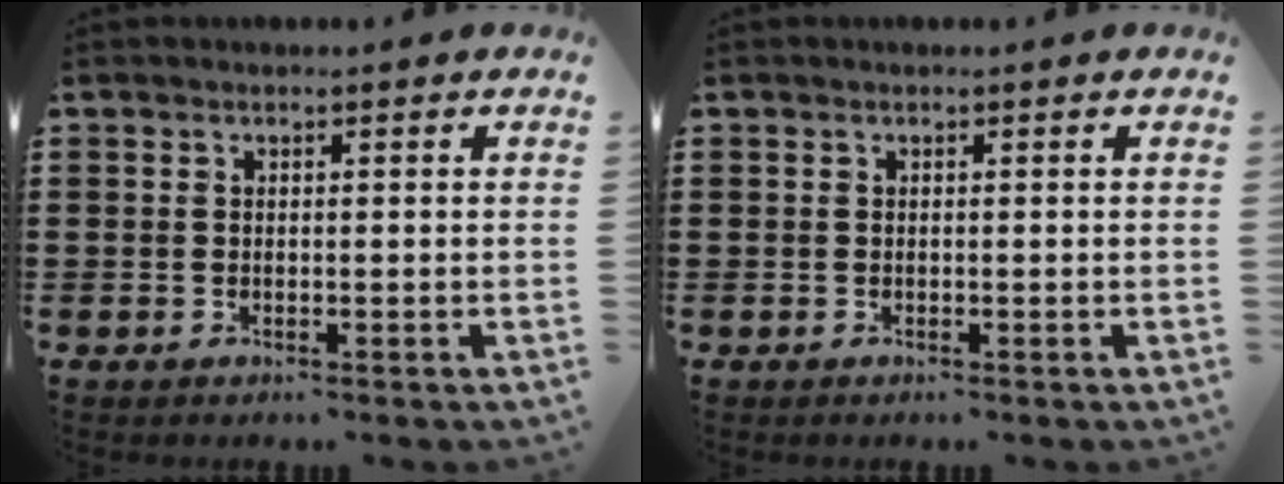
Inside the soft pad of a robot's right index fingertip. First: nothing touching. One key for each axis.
{"total": 0.0}